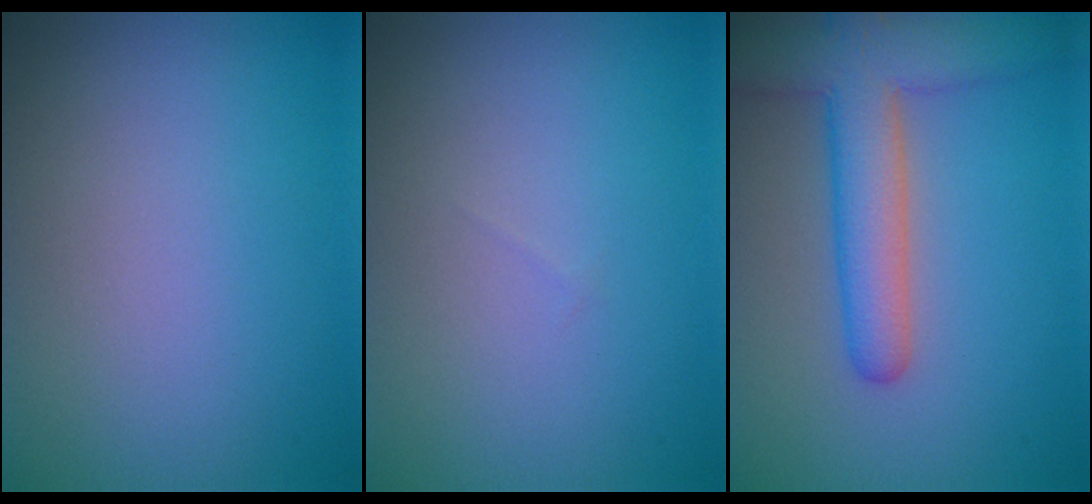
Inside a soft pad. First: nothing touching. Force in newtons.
{"total": 0.0}
{"total": 6.6, "press": 6.5, "slide": 0.5}